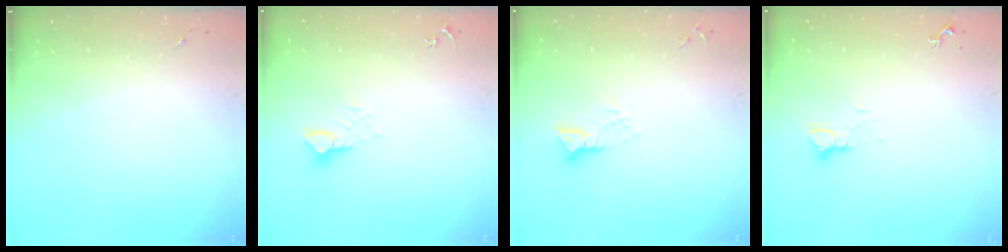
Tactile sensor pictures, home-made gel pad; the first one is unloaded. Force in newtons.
{"total": 4.2, "press": 4.2, "slide": 0.4}
{"total": 4.4, "press": 4.4, "slide": 0.3}
{"total": 3.0, "press": 3.0, "slide": 0.2}